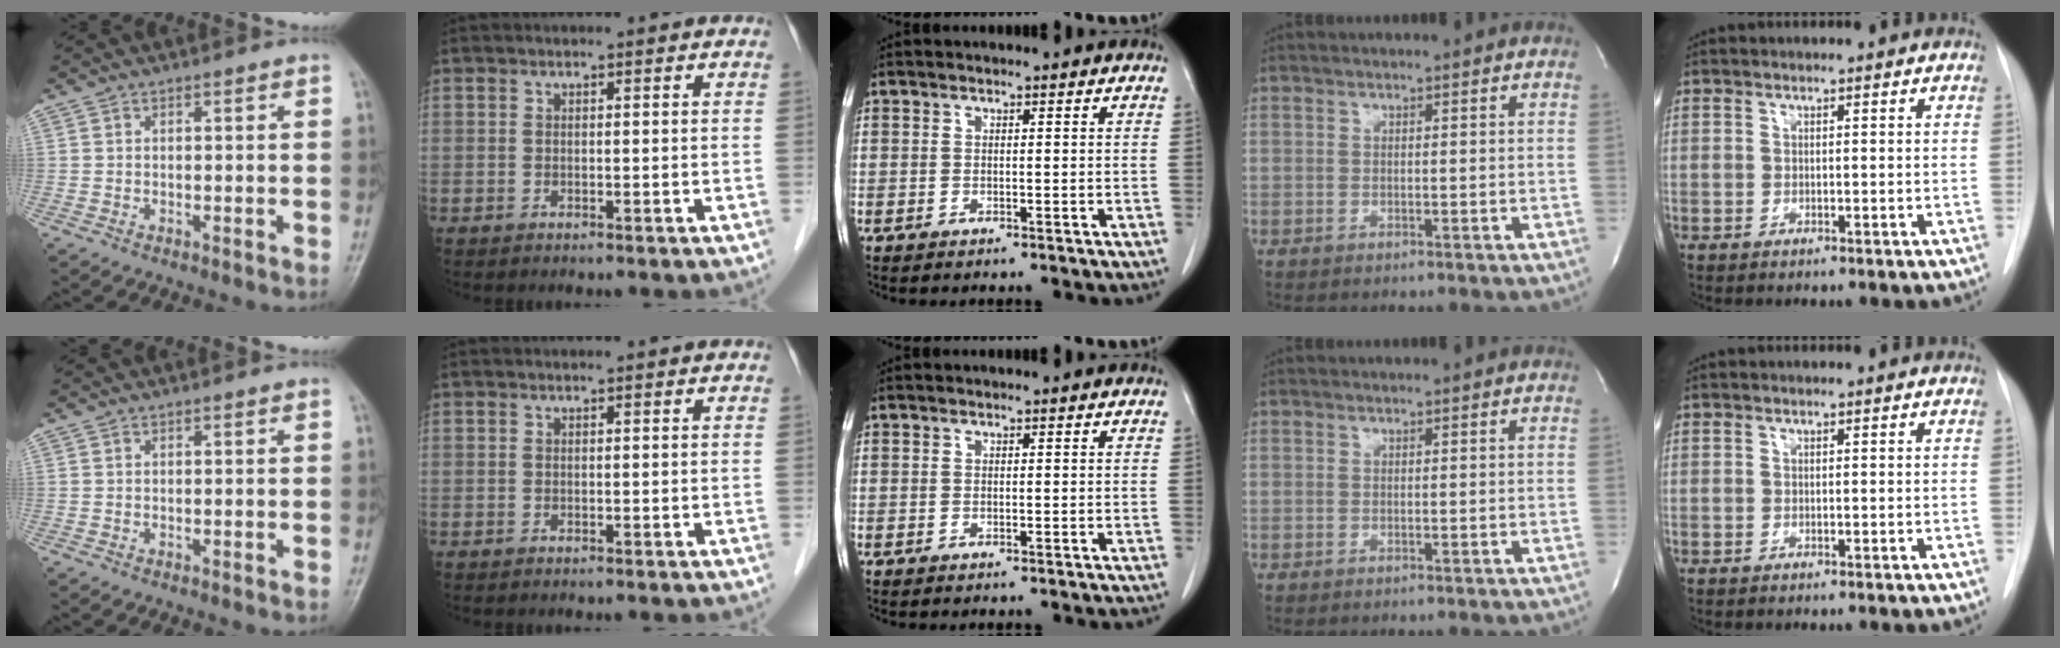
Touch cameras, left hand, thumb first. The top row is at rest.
{}